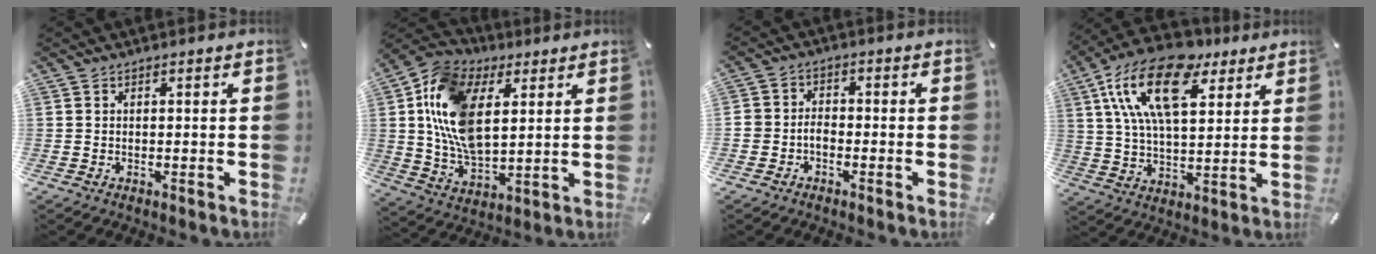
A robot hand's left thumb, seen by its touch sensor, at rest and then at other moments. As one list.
[{"total": 16.3, "force": [4.5, 10.4, 11.7], "torque": [-0.281, -0.007, 0.081]}, {"total": 3.7, "force": [-1.9, 2.8, 1.5], "torque": [-0.026, 0.013, -0.036]}, {"total": 20.0, "force": [10.1, 10.0, 14.1], "torque": [-0.297, -0.031, 0.170]}]